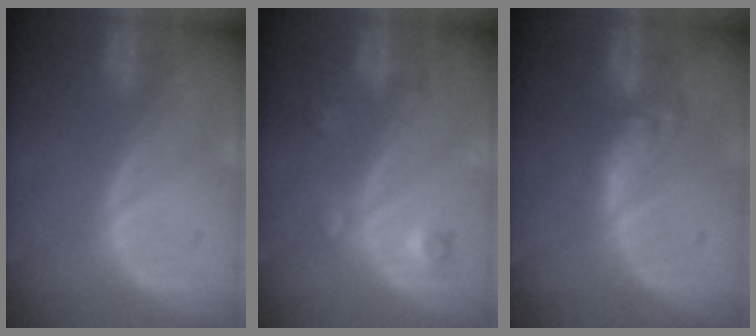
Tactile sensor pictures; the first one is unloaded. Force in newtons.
{"total": 3.5, "press": 3.3, "slide": 1.1}
{"total": 5.4, "press": 4.6, "slide": 2.8}